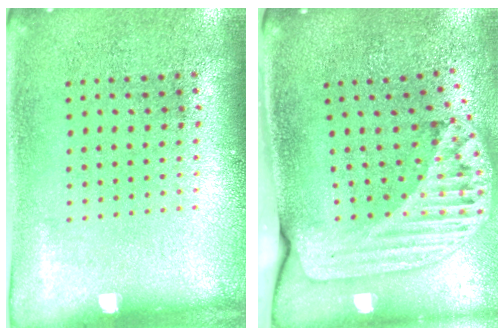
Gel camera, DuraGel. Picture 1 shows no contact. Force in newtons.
{"total": 2.4, "press": 1.7, "slide": 1.7}